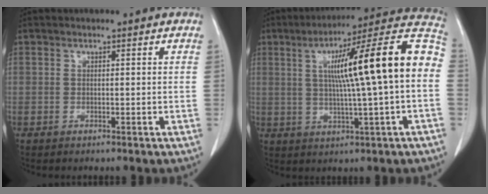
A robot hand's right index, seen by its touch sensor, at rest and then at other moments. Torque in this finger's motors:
{"motor_torque": [1.87, -0.10, 0.79, 0.21]}